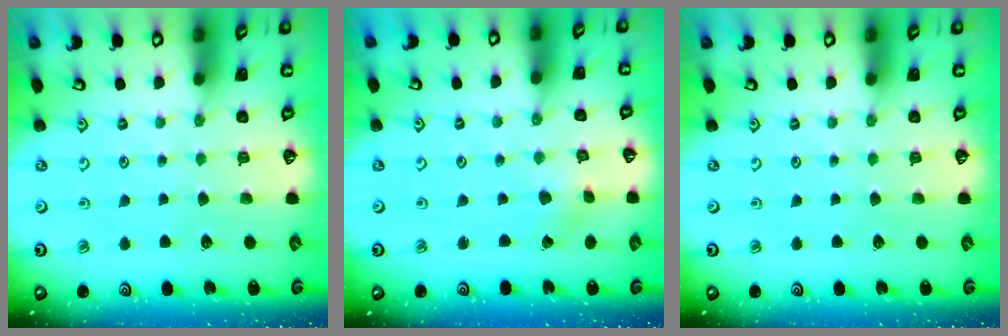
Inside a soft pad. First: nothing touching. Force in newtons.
{"total": 0.6, "press": 0.5, "slide": 0.2}
{"total": 0.0}